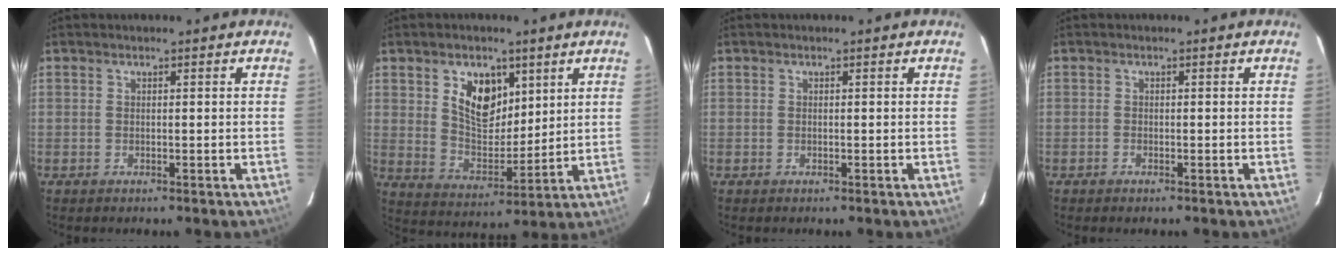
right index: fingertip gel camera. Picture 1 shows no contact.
{"total": 10.5, "force": [4.6, 6.6, 6.8], "torque": [-0.115, 0.002, 0.091]}
{"total": 0.0}
{"total": 0.6, "force": [-0.5, 0.2, 0.1], "torque": [-0.005, 0.000, -0.011]}